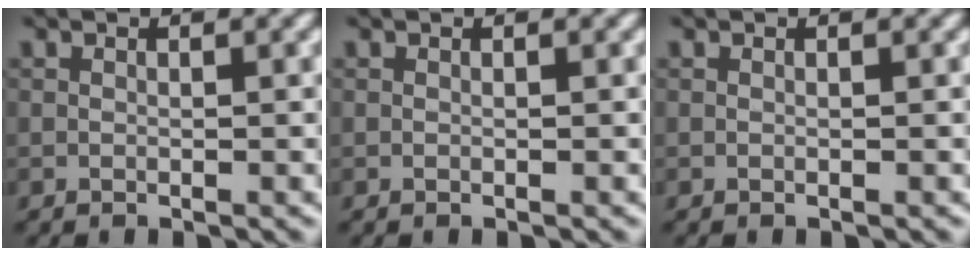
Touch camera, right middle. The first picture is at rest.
{"total": 0.0}
{"total": 0.0}